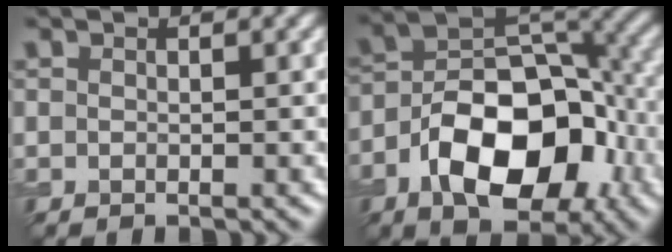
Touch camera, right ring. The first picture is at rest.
{"total": 11.7, "force": [-4.5, 6.9, 8.4], "torque": [-0.137, -0.007, -0.078]}